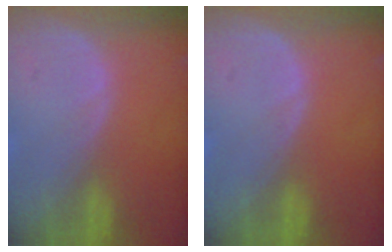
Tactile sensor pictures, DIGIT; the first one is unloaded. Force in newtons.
{"total": 0.0}